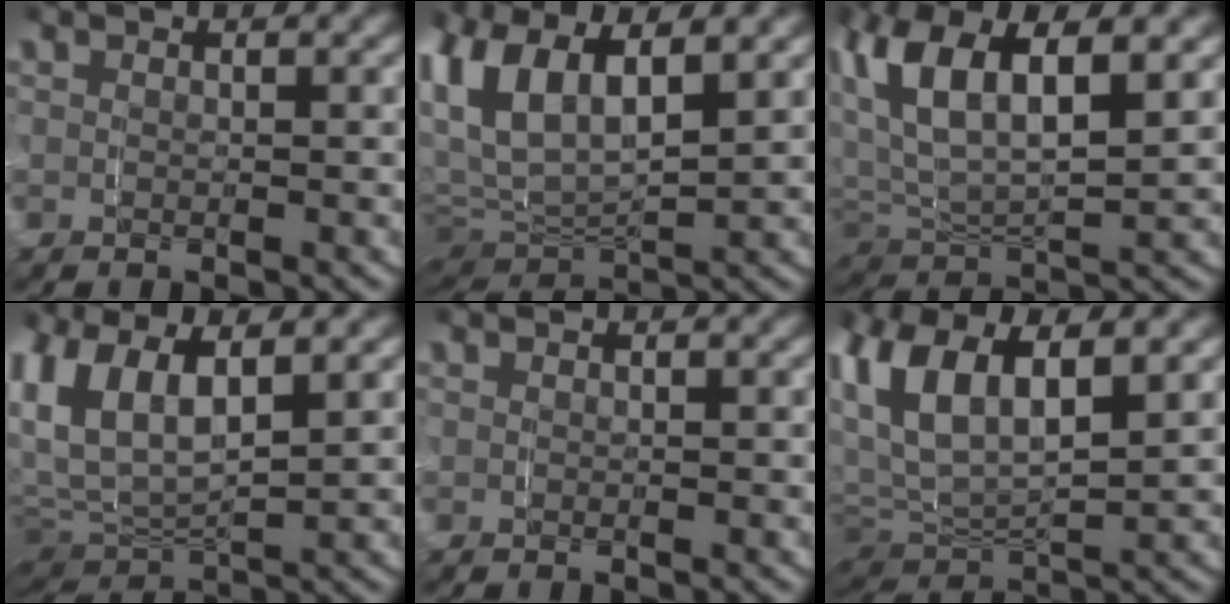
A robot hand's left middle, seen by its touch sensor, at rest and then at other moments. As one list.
[{"total": 9.9, "force": [2.6, 6.9, 6.7], "torque": [-0.190, -0.011, 0.050]}, {"total": 8.5, "force": [2.5, 5.1, 6.3], "torque": [-0.156, 0.002, 0.048]}, {"total": 10.8, "force": [2.3, 7.9, 7.1], "torque": [-0.198, -0.006, 0.040]}, {"total": 0.0}, {"total": 9.1, "force": [2.3, 6.0, 6.4], "torque": [-0.179, -0.004, 0.045]}]